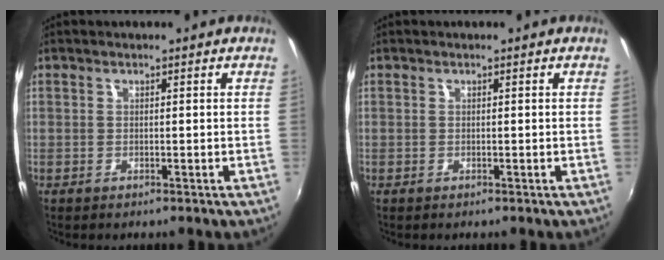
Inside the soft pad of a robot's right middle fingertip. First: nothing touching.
{"total": 0.0}